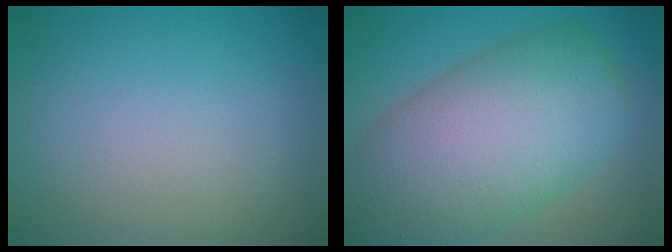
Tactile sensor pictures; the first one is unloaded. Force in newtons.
{"total": 11.8, "press": 11.8, "slide": 0.5}